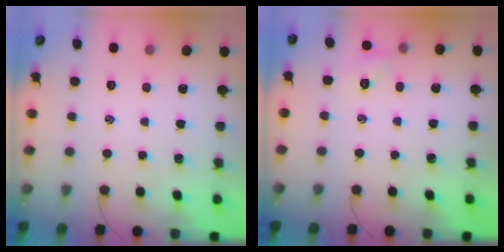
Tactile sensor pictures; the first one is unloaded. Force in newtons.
{"total": 3.2, "press": 3.2, "slide": 0.3}